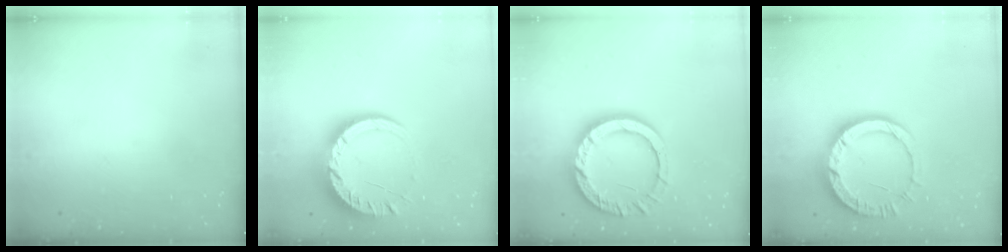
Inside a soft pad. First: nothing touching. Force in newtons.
{"total": 13.4, "press": 13.4, "slide": 1.1}
{"total": 15.0, "press": 14.9, "slide": 1.3}
{"total": 12.1, "press": 12.0, "slide": 1.2}